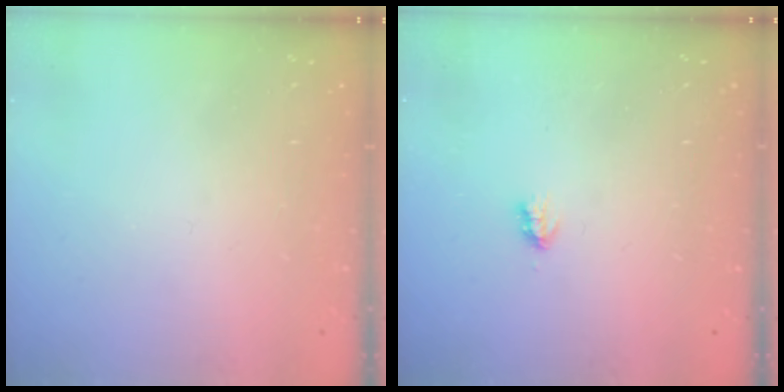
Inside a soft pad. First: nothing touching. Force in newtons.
{"total": 1.7, "press": 1.7, "slide": 0.3}